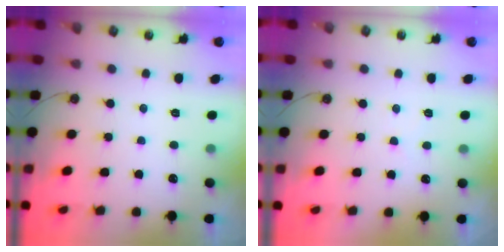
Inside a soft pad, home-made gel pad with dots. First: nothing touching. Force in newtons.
{"total": 2.5, "press": 2.5, "slide": 0.4}